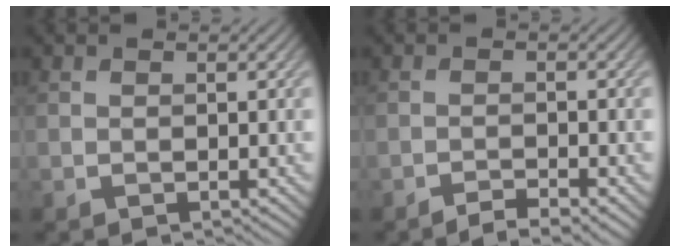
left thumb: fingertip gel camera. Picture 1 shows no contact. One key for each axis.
{"total": 2.6, "fx": -2.0, "fy": 0.3, "fz": 1.5, "tx": -0.022, "ty": 0.003, "tz": -0.040}